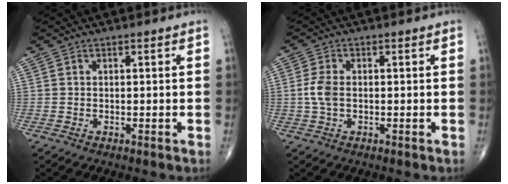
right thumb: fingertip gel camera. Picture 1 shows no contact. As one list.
[{"total": 3.9, "force": [-0.2, 2.2, 3.2], "torque": [-0.079, 0.007, -0.008]}]